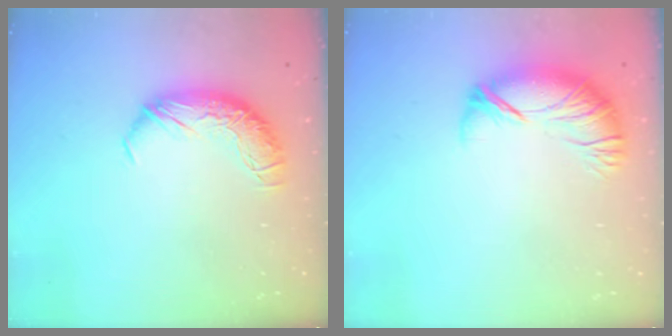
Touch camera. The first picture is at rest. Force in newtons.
{"total": 2.8, "press": 1.9, "slide": 2.0}